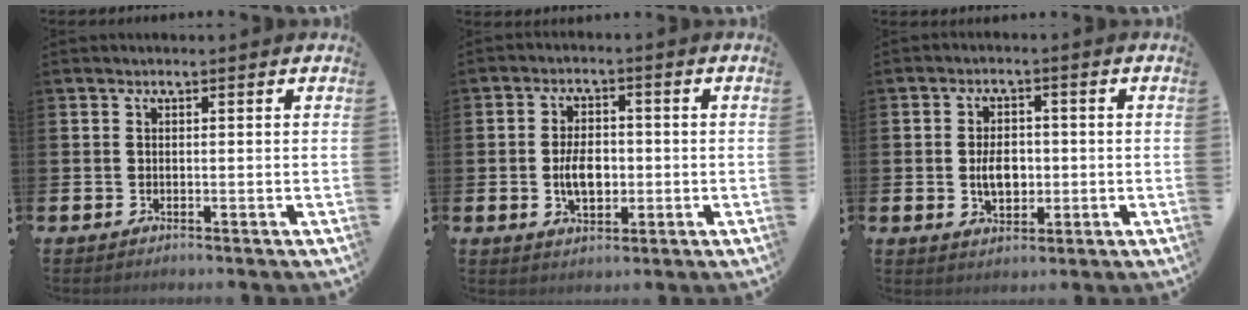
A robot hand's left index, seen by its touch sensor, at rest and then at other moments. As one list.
[{"total": 5.0, "force": [-0.5, 3.0, 4.0], "torque": [-0.051, -0.002, -0.013]}, {"total": 4.4, "force": [-0.3, 2.9, 3.3], "torque": [-0.041, 0.000, -0.011]}]